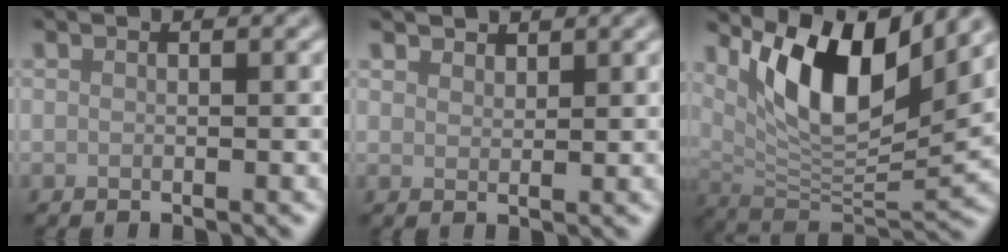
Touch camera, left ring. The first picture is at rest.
{"total": 1.4, "force": [1.3, 0.6, 0.3], "torque": [-0.008, -0.001, 0.015]}
{"total": 10.0, "force": [4.1, 3.8, 8.3], "torque": [-0.138, -0.019, 0.079]}